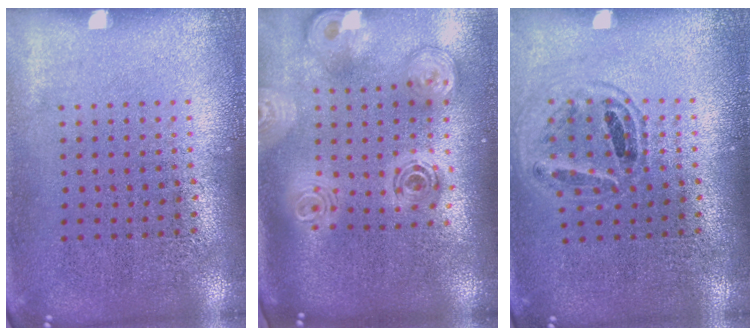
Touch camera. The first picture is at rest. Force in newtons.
{"total": 2.8, "press": 1.9, "slide": 2.0}
{"total": 0.9, "press": 0.9, "slide": 0.1}